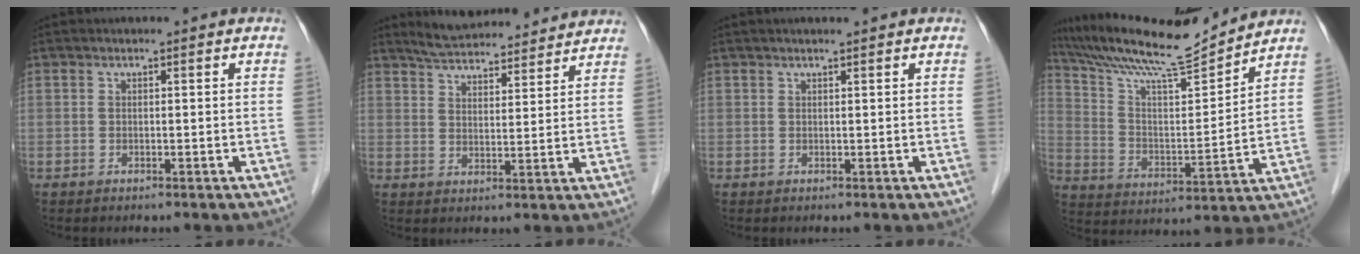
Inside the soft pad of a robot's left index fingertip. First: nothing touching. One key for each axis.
{"total": 13.2, "fx": 12.4, "fy": 2.3, "fz": 4.0, "tx": -0.060, "ty": 0.021, "tz": 0.176}
{"total": 1.7, "fx": 1.3, "fy": -0.1, "fz": 1.0, "tx": -0.013, "ty": 0.014, "tz": 0.022}
{"total": 15.8, "fx": 14.6, "fy": 0.3, "fz": 5.9, "tx": -0.116, "ty": 0.001, "tz": 0.253}